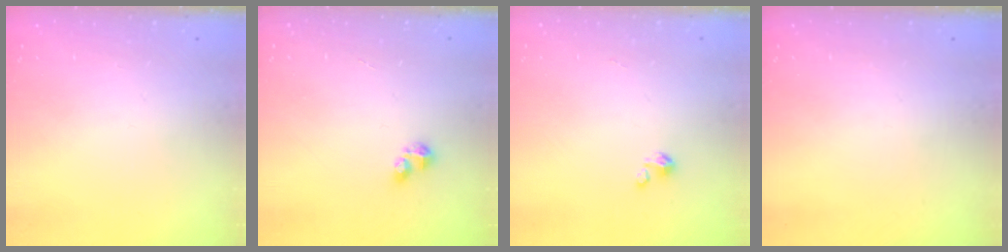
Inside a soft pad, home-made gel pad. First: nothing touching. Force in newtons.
{"total": 3.3, "press": 3.3, "slide": 0.4}
{"total": 1.5, "press": 1.5, "slide": 0.1}
{"total": 0.0}